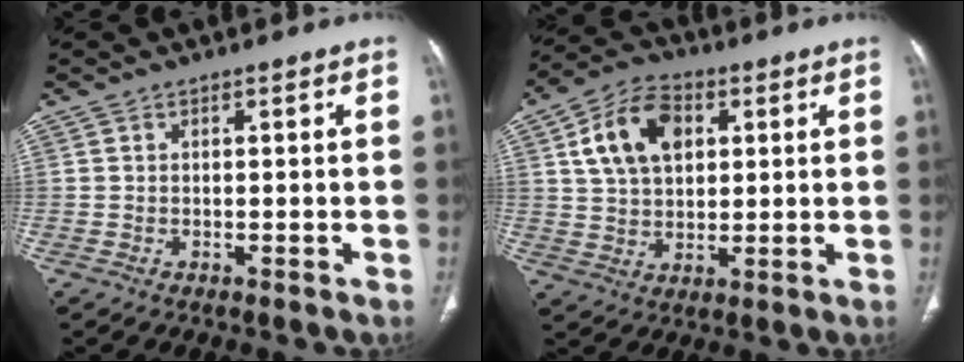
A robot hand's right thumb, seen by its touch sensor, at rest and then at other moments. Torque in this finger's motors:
{"motor_torque": [-0.21, 1.31, 0.26, -0.18, 0.11]}